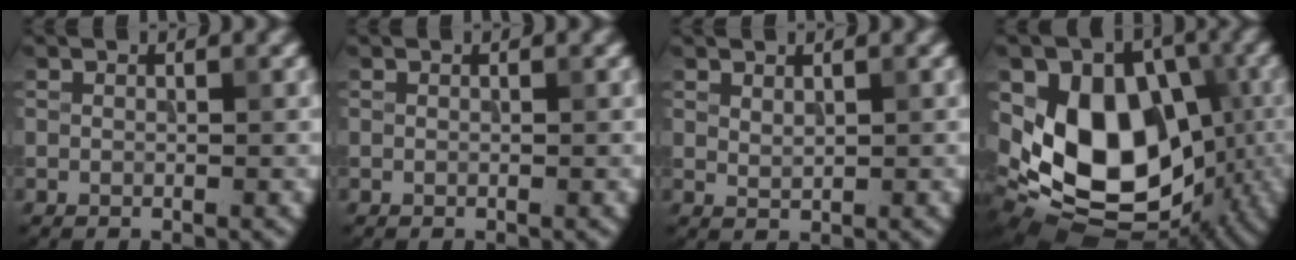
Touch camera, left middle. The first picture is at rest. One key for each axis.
{"total": 0.0}
{"total": 0.8, "fx": 0.7, "fy": 0.2, "fz": 0.4, "tx": -0.011, "ty": 0.000, "tz": 0.019}
{"total": 13.2, "fx": -0.5, "fy": 9.8, "fz": 8.9, "tx": -0.143, "ty": -0.015, "tz": -0.009}